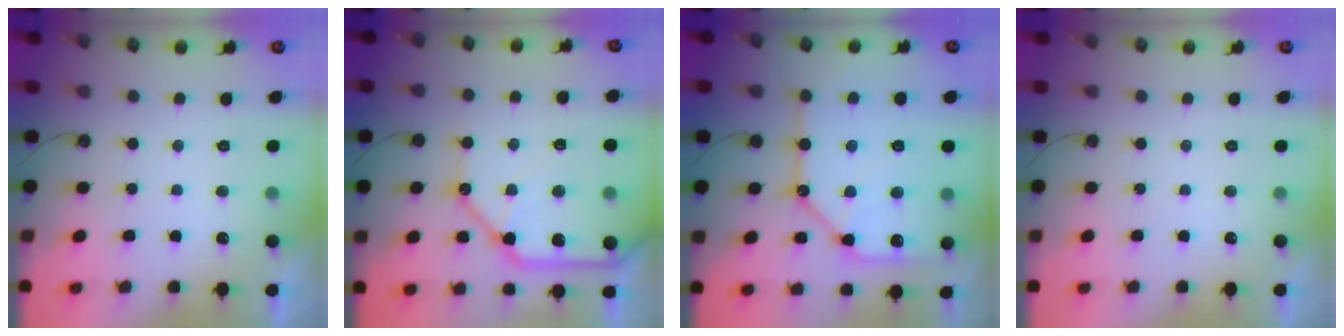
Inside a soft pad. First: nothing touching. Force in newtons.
{"total": 21.1, "press": 20.9, "slide": 2.9}
{"total": 15.7, "press": 15.6, "slide": 1.7}
{"total": 0.0}